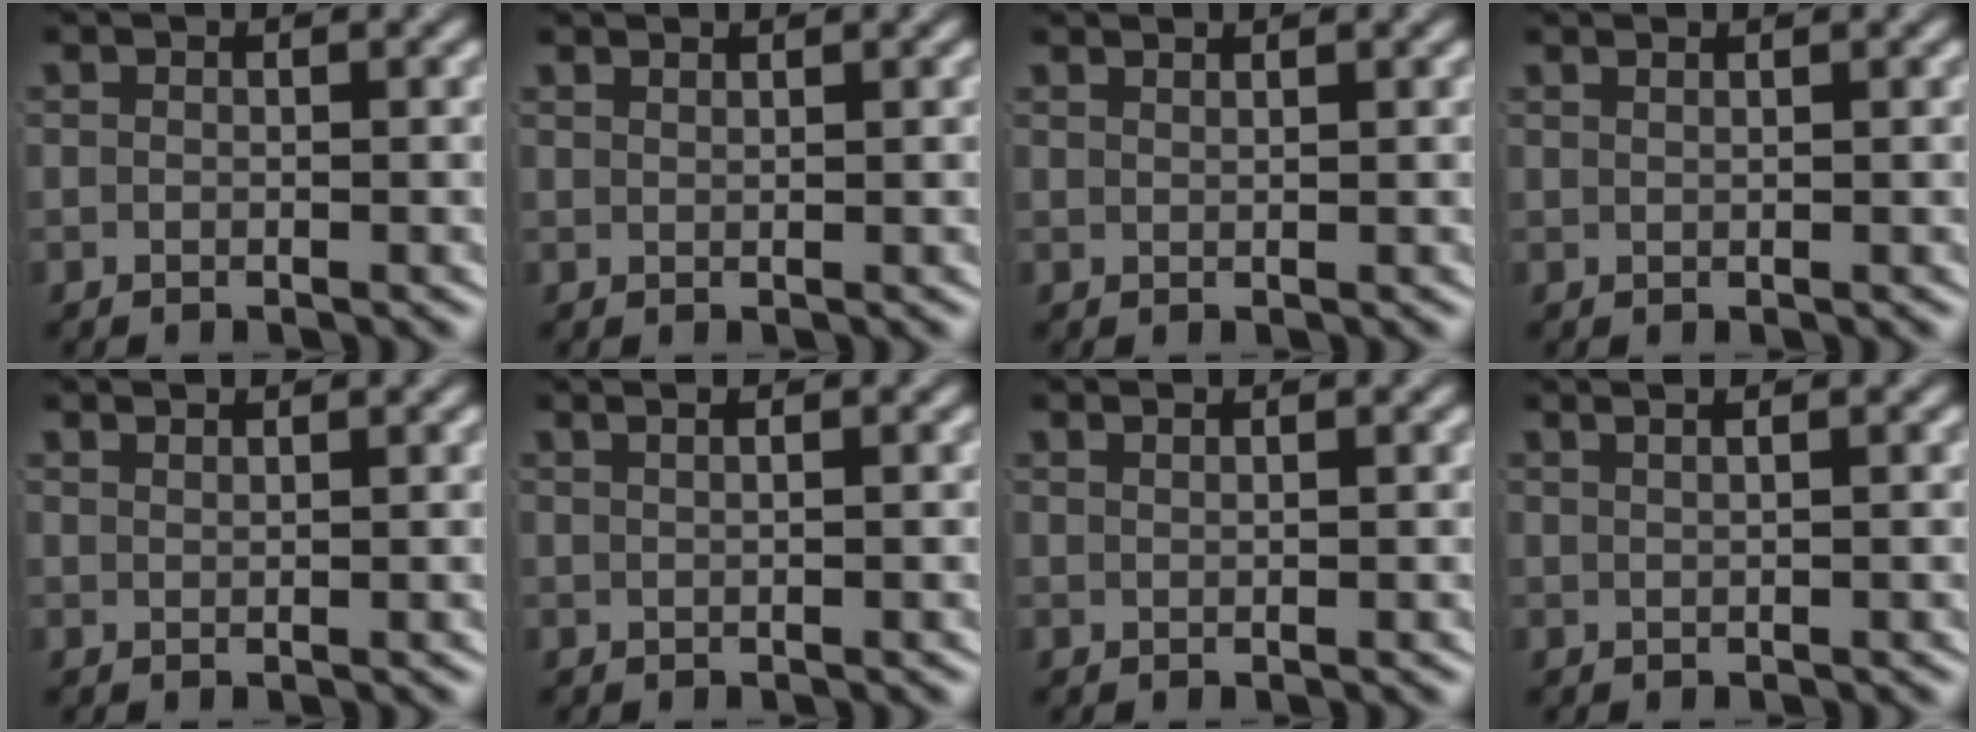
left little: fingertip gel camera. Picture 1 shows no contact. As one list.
[{"total": 1.2, "force": [1.1, -0.4, 0.2], "torque": [0.003, -0.001, 0.024]}, {"total": 1.4, "force": [1.4, -0.4, 0.3], "torque": [0.001, -0.002, 0.027]}, {"total": 1.0, "force": [0.8, -0.4, 0.3], "torque": [-0.002, 0.000, 0.018]}, {"total": 1.5, "force": [1.4, -0.4, 0.2], "torque": [0.002, -0.002, 0.029]}, {"total": 2.6, "force": [1.6, 0.6, 2.0], "torque": [-0.016, 0.017, 0.021]}, {"total": 1.1, "force": [0.9, -0.4, 0.3], "torque": [-0.002, 0.000, 0.020]}, {"total": 3.3, "force": [2.1, 0.7, 2.4], "torque": [-0.024, 0.016, 0.029]}]